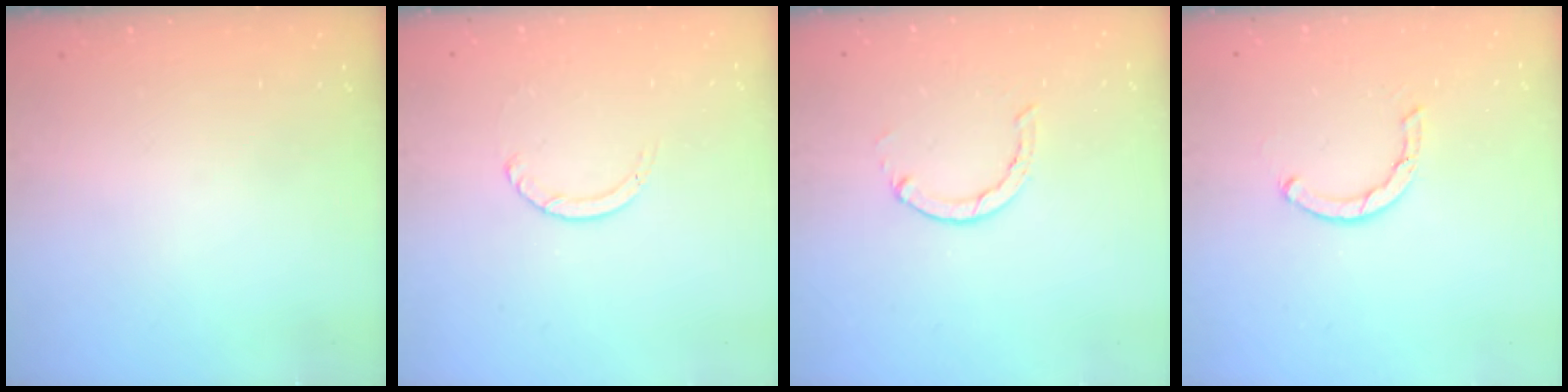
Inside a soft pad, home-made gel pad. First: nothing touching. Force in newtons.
{"total": 1.1, "press": 1.1, "slide": 0.1}
{"total": 1.3, "press": 1.2, "slide": 0.3}
{"total": 2.5, "press": 2.5, "slide": 0.1}